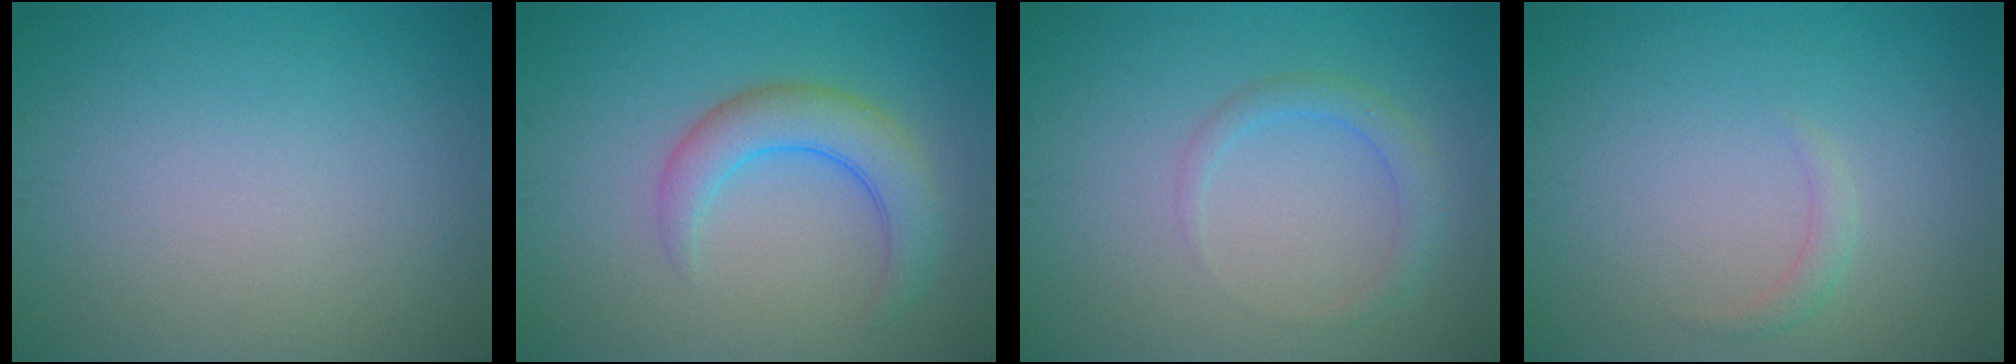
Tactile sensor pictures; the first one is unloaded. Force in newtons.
{"total": 4.2, "press": 4.2, "slide": 0.3}
{"total": 1.9, "press": 1.9, "slide": 0.1}
{"total": 1.0, "press": 1.0, "slide": 0.0}